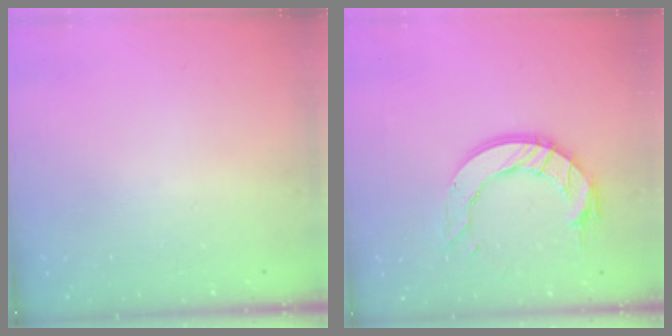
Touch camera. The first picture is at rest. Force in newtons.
{"total": 13.0, "press": 12.9, "slide": 1.2}